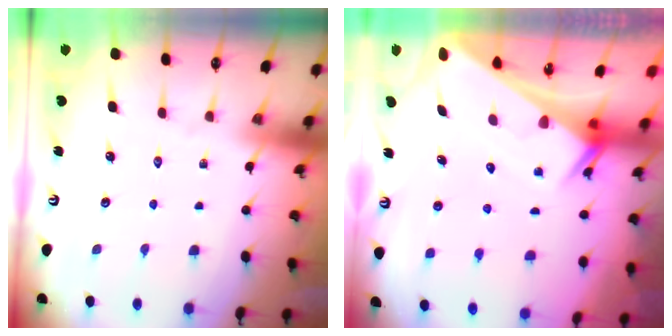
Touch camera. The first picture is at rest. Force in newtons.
{"total": 2.5, "press": 2.5, "slide": 0.1}